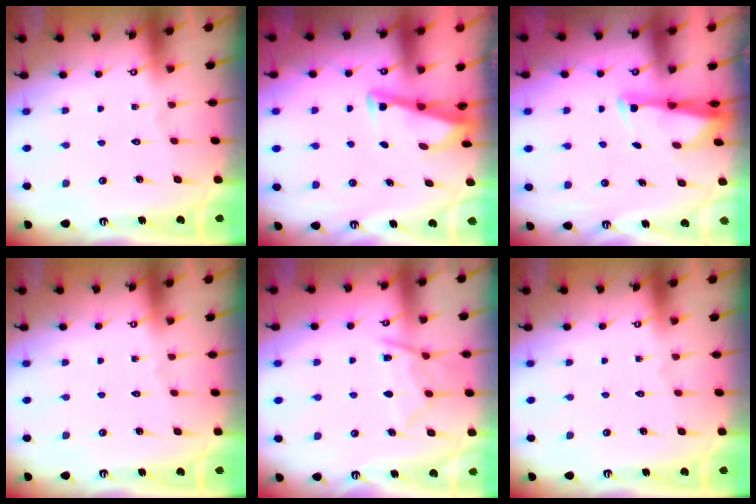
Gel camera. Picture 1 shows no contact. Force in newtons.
{"total": 3.4, "press": 3.3, "slide": 0.4}
{"total": 2.9, "press": 2.8, "slide": 0.8}
{"total": 0.0}
{"total": 10.0, "press": 9.9, "slide": 0.9}
{"total": 0.0}